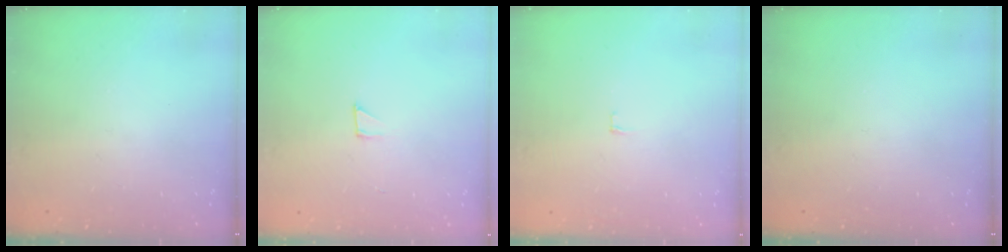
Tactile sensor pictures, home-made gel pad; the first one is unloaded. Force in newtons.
{"total": 2.1, "press": 2.1, "slide": 0.1}
{"total": 2.4, "press": 2.4, "slide": 0.2}
{"total": 0.0}